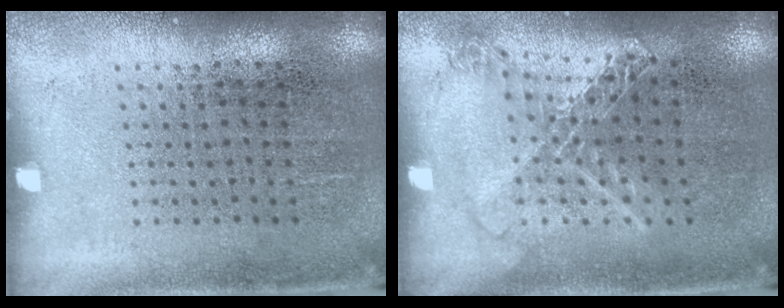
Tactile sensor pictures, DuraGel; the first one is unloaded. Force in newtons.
{"total": 1.2, "press": 1.1, "slide": 0.2}